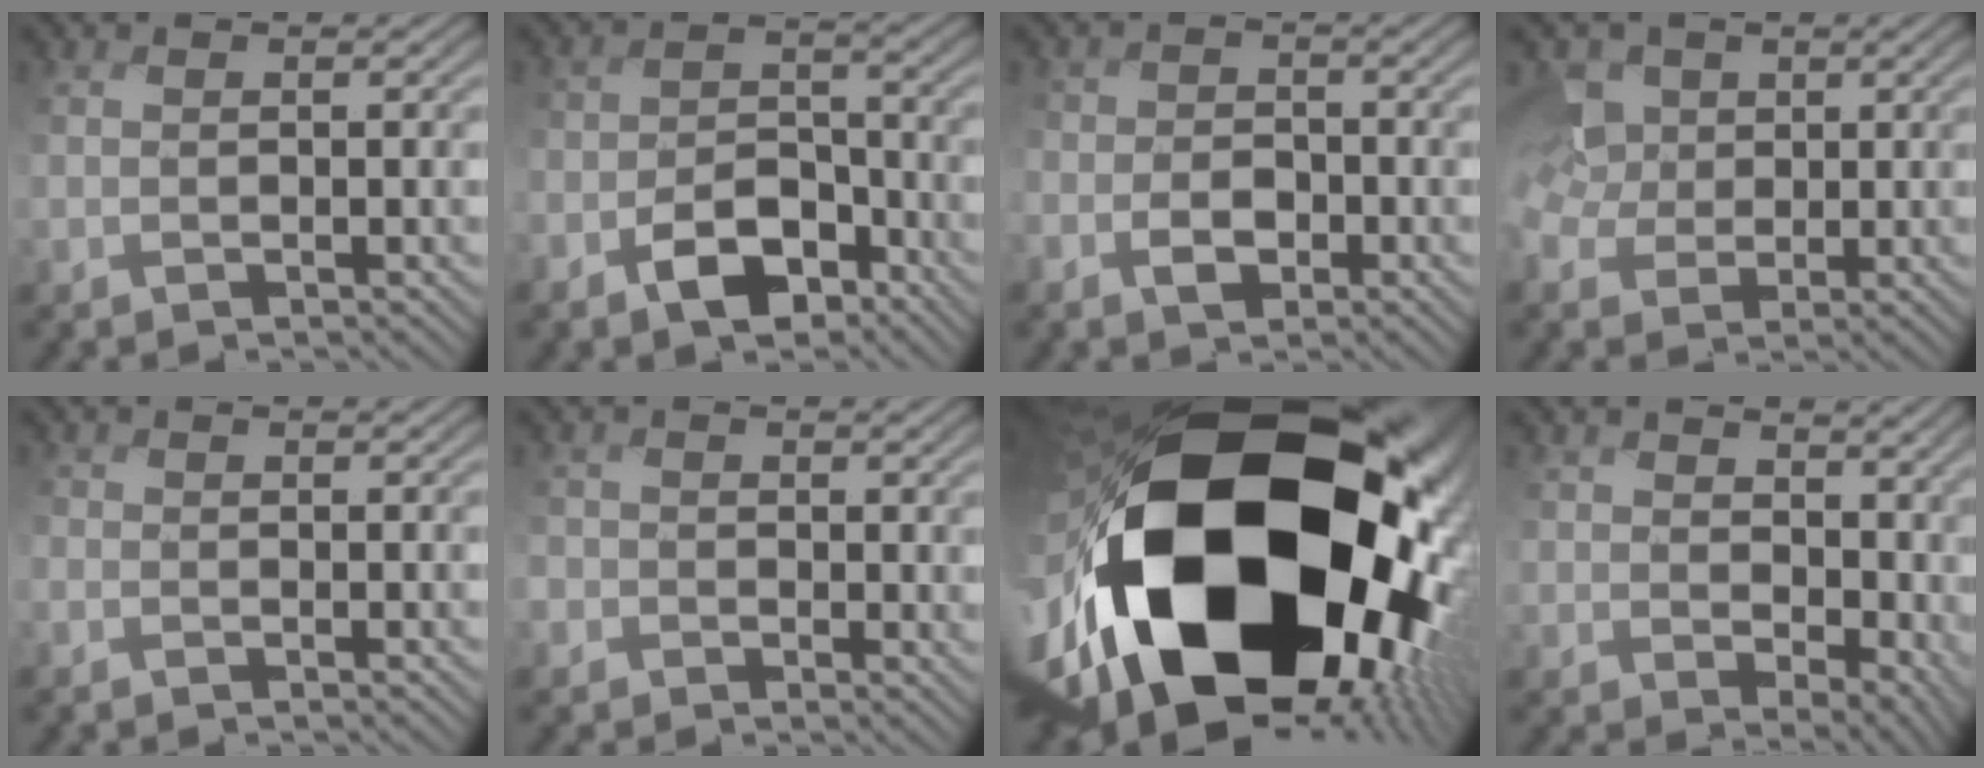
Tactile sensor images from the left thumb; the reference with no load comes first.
{"total": 6.3, "force": [-4.5, 3.1, 3.1], "torque": [-0.042, -0.001, -0.087]}
{"total": 2.9, "force": [-1.9, 1.8, 1.4], "torque": [-0.013, 0.002, -0.047]}
{"total": 6.1, "force": [1.4, 5.0, 3.3], "torque": [-0.099, 0.010, 0.005]}
{"total": 1.3, "force": [-0.7, 1.1, -0.2], "torque": [-0.001, 0.004, -0.023]}
{"total": 2.4, "force": [-0.8, 2.3, 0.0], "torque": [-0.007, 0.002, -0.031]}
{"total": 22.7, "force": [-4.0, 13.9, 17.4], "torque": [-0.356, -0.082, -0.035]}
{"total": 8.6, "force": [2.3, 6.1, 5.7], "torque": [-0.125, -0.032, 0.055]}